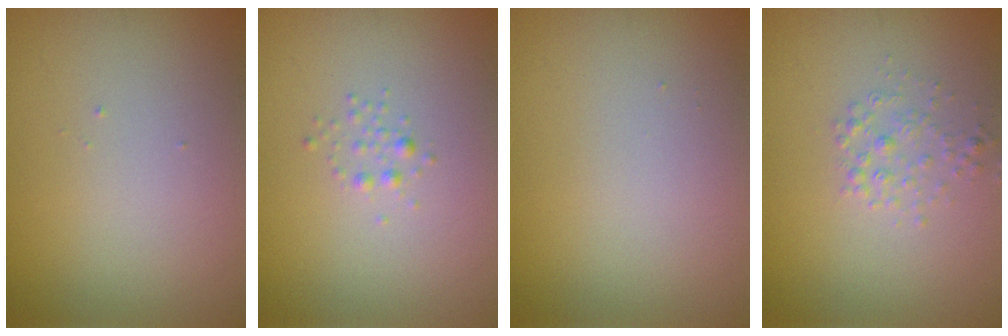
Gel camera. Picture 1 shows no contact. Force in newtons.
{"total": 0.8, "press": 0.8, "slide": 0.0}
{"total": 0.0}
{"total": 1.5, "press": 1.5, "slide": 0.0}